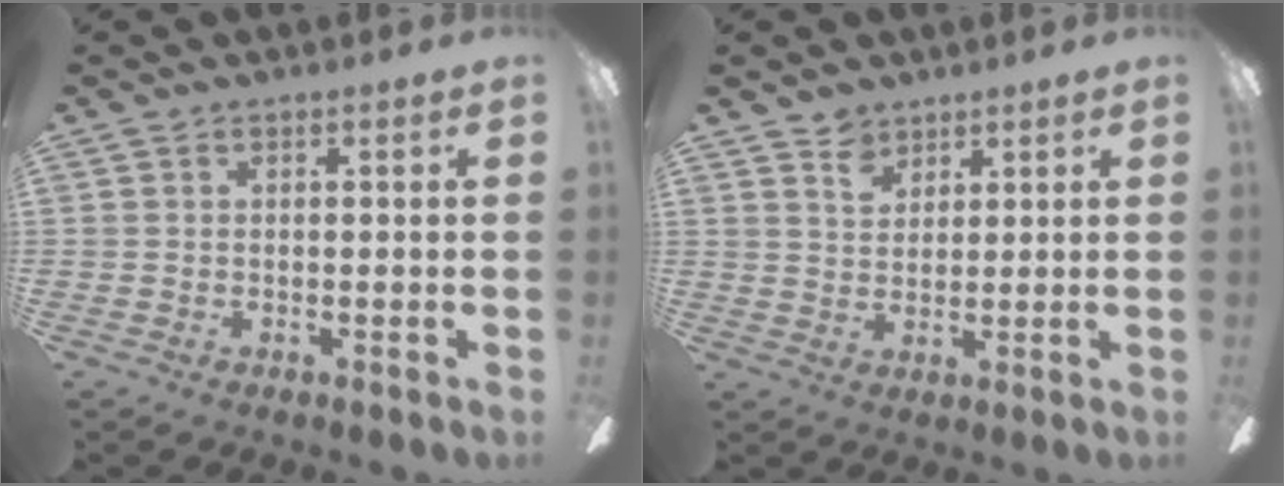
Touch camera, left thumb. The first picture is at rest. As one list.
[{"total": 4.5, "force": [3.6, 2.6, 0.8], "torque": [-0.011, -0.012, 0.065]}]